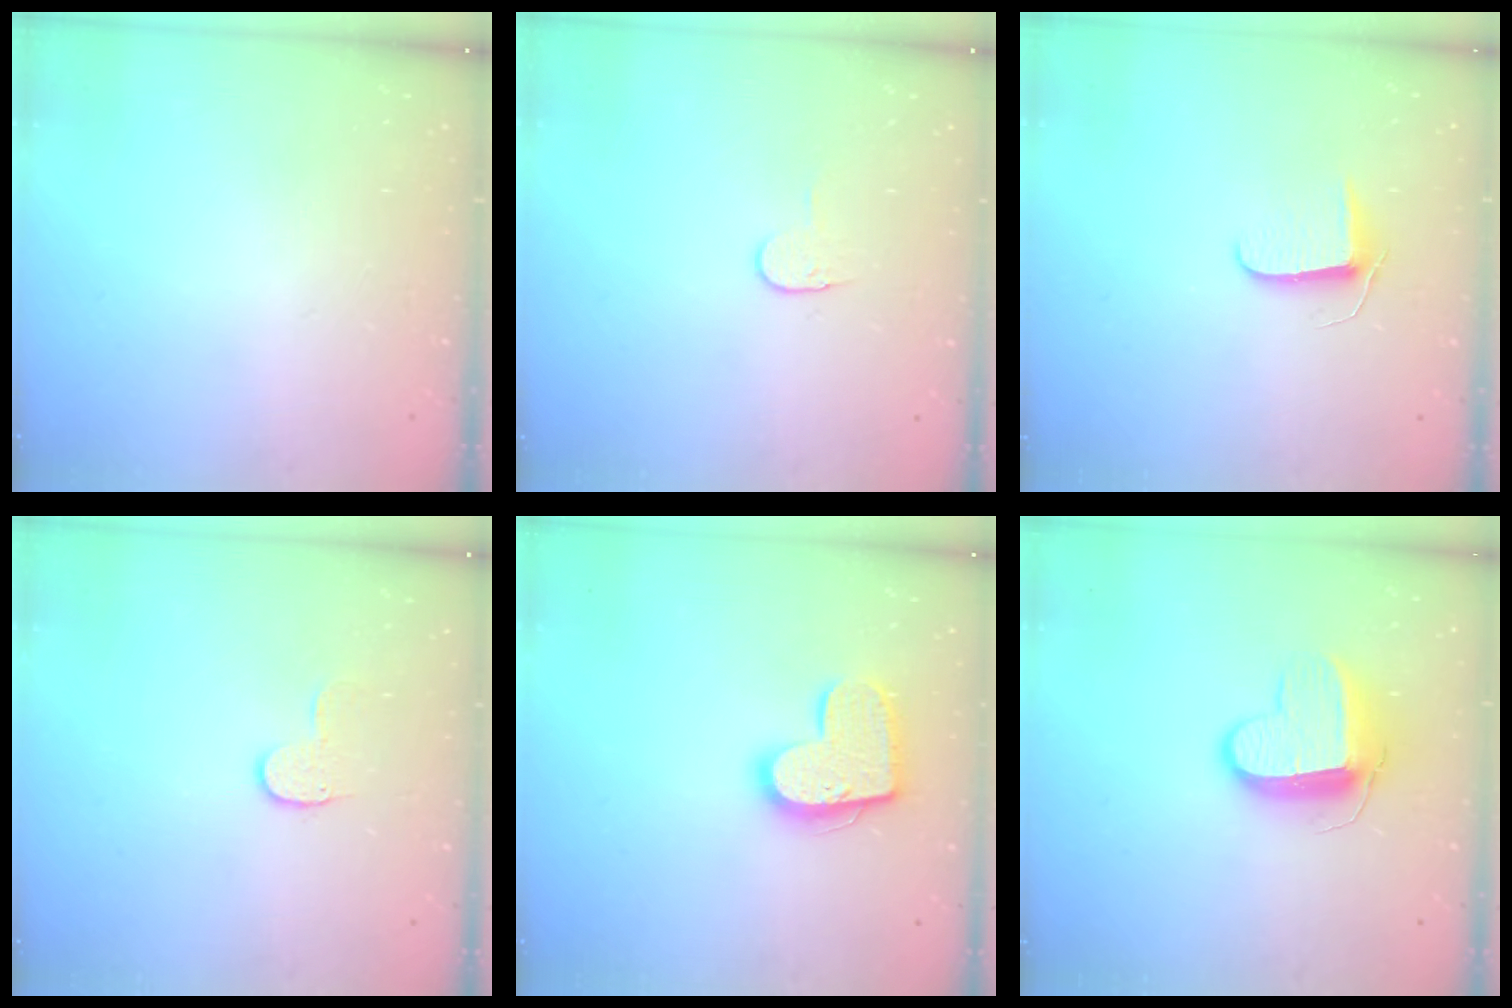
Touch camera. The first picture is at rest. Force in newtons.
{"total": 3.8, "press": 3.7, "slide": 0.4}
{"total": 6.3, "press": 6.2, "slide": 0.5}
{"total": 6.0, "press": 6.0, "slide": 0.6}
{"total": 15.7, "press": 15.6, "slide": 0.9}
{"total": 10.3, "press": 10.2, "slide": 1.3}